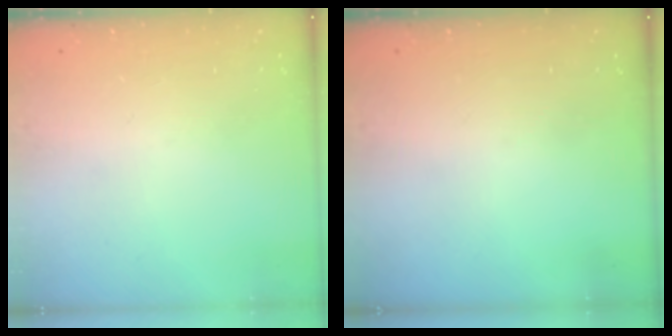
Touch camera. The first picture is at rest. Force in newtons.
{"total": 0.0}